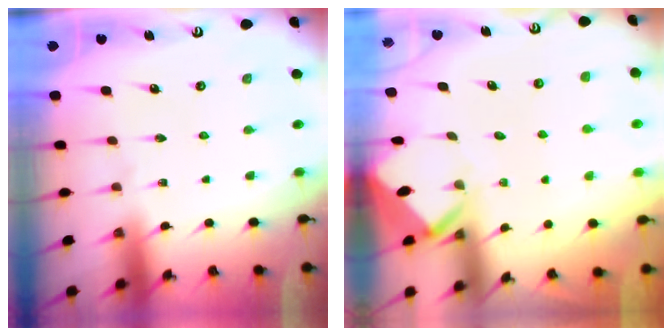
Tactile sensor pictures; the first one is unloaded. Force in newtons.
{"total": 3.9, "press": 3.8, "slide": 0.4}